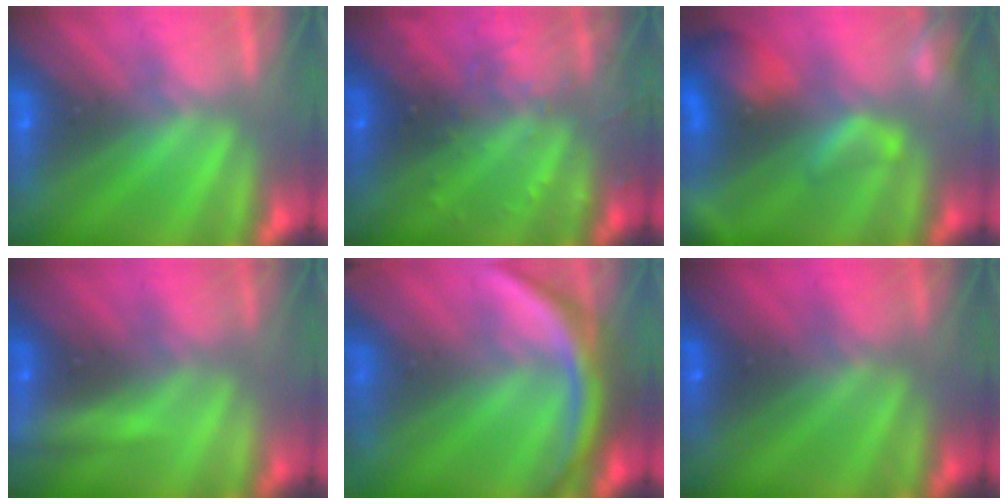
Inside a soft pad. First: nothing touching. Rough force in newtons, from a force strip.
{"total": 2.9}
{"total": 7.9}
{"total": 2.1}
{"total": 9.8}
{"total": 1.8}